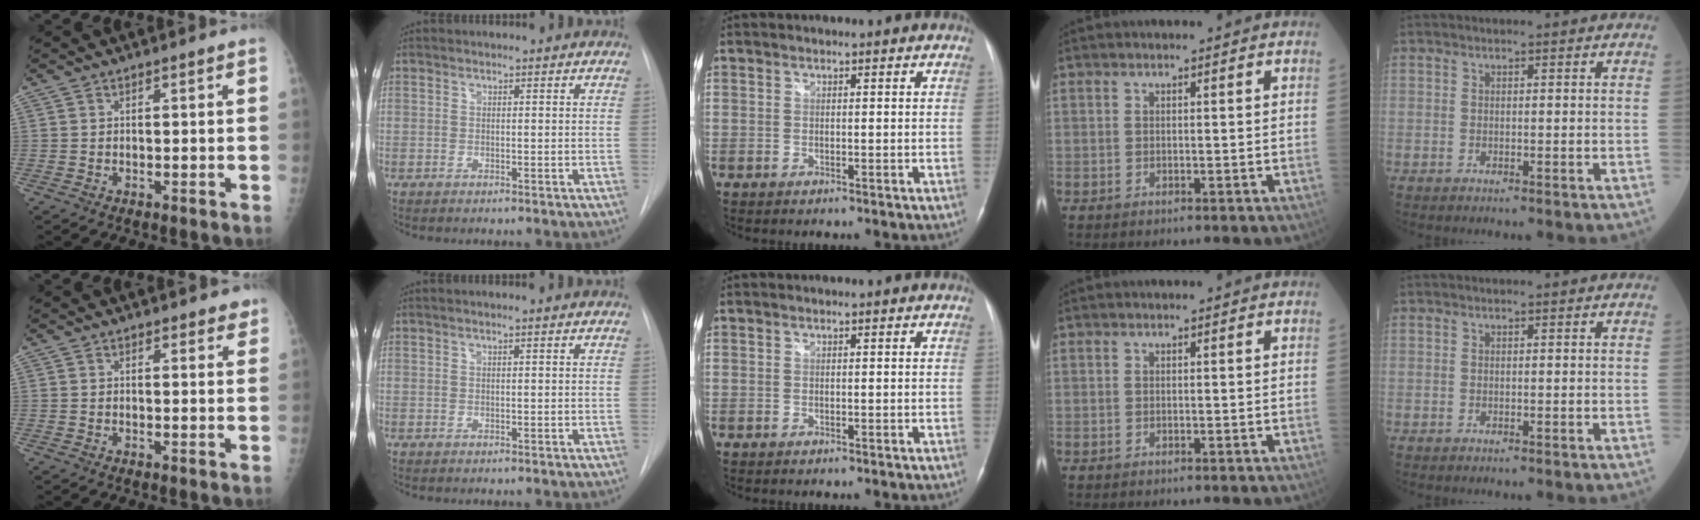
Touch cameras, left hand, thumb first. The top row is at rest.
{"thumb": {"total": 2.5, "force": [2.0, 1.1, 1.0], "torque": [0.012, -0.008, 0.018]}, "index": {"total": 0.9, "force": [0.6, -0.1, 0.7], "torque": [-0.017, 0.003, 0.011]}}